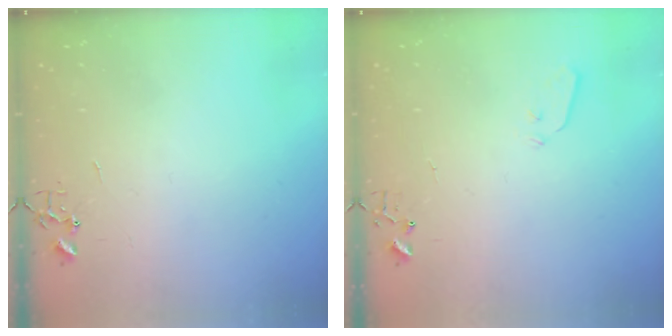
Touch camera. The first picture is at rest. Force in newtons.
{"total": 3.6, "press": 3.6, "slide": 0.6}